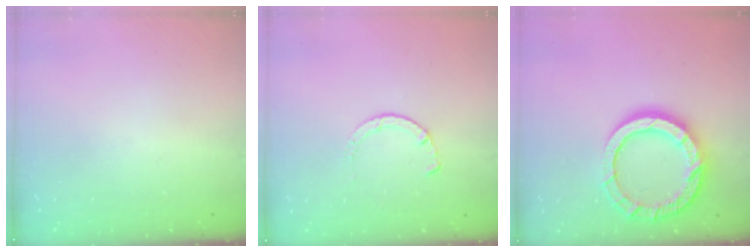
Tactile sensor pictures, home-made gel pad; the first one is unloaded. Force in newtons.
{"total": 1.5, "press": 1.5, "slide": 0.3}
{"total": 16.3, "press": 16.2, "slide": 1.5}